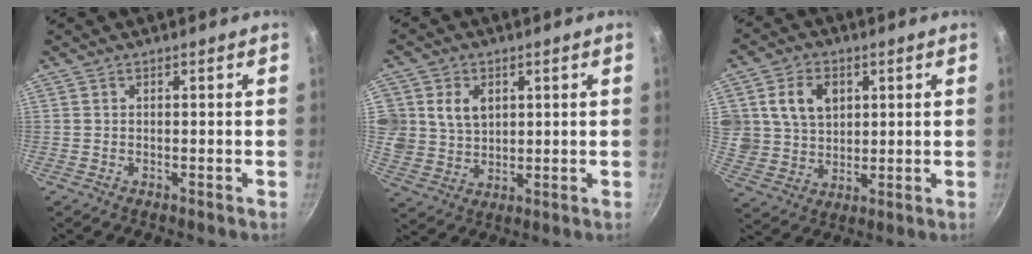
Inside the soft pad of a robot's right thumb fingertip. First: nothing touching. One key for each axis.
{"total": 9.0, "fx": 2.5, "fy": 7.4, "fz": 4.5, "tx": -0.067, "ty": -0.015, "tz": 0.049}
{"total": 10.8, "fx": 3.2, "fy": 8.6, "fz": 5.7, "tx": -0.086, "ty": -0.009, "tz": 0.062}